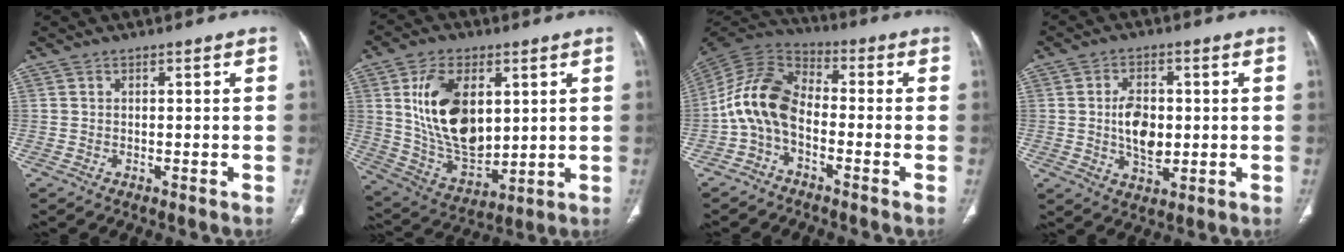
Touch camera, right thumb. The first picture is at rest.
{"total": 18.2, "force": [4.4, 10.7, 14.1], "torque": [-0.227, -0.023, 0.097]}
{"total": 11.8, "force": [-2.7, 7.4, 8.8], "torque": [-0.167, 0.051, -0.067]}
{"total": 8.0, "force": [0.2, 4.9, 6.3], "torque": [-0.095, -0.004, 0.005]}